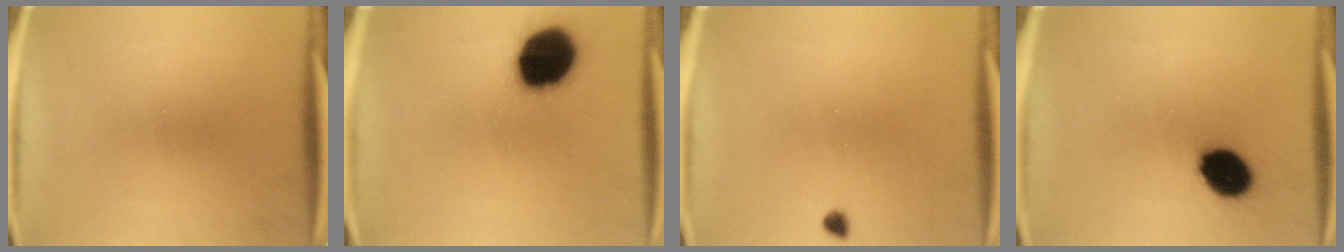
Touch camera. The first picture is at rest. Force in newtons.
{"total": 16.1}
{"total": 1.2}
{"total": 10.6}